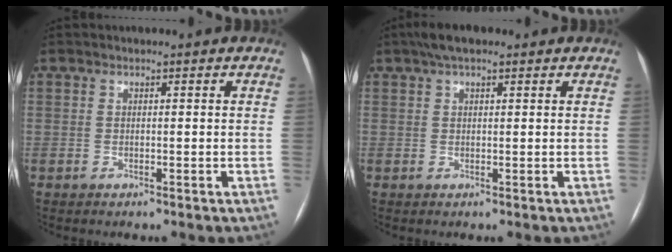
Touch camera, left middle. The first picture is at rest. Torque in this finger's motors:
{"motor_torque": [0.55, -0.51, 0.17, 0.06]}